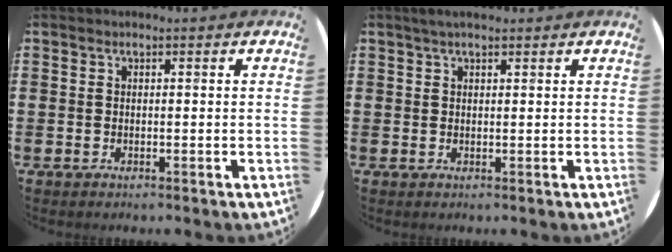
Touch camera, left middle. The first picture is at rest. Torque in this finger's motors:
{"motor_torque": [0.69, -0.65, 0.03, 0.05]}